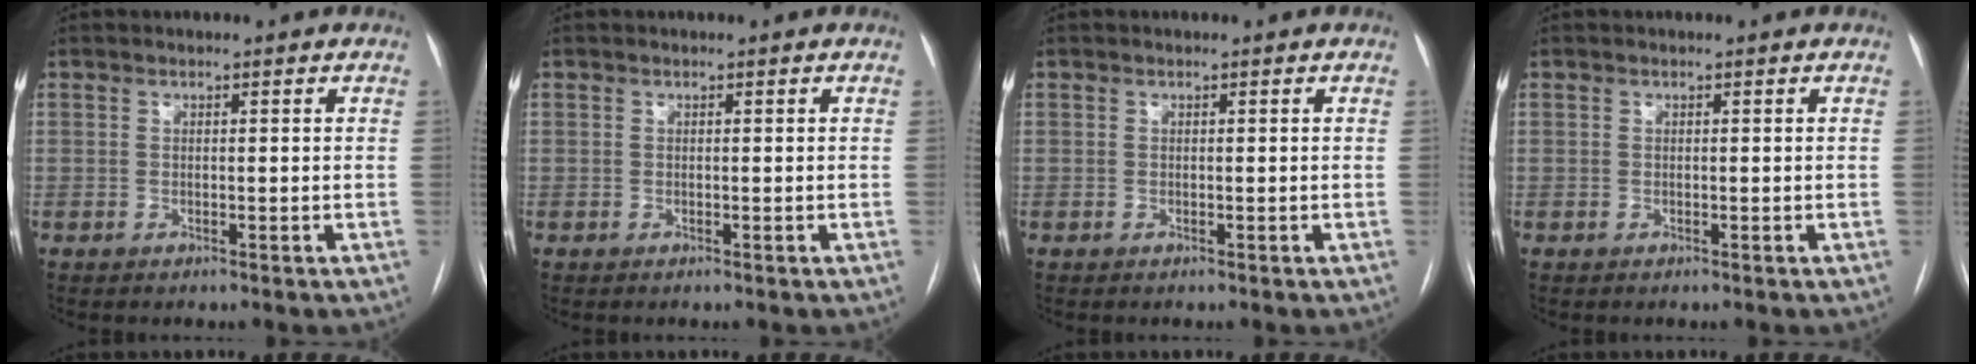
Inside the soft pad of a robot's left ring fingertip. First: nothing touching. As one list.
[{"total": 0.0}, {"total": 0.0}, {"total": 0.0}]